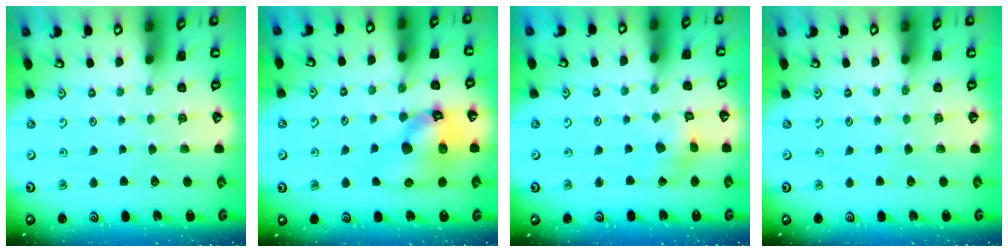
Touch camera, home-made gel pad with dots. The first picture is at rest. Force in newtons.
{"total": 15.4, "press": 15.2, "slide": 2.2}
{"total": 3.6, "press": 3.6, "slide": 0.5}
{"total": 0.0}